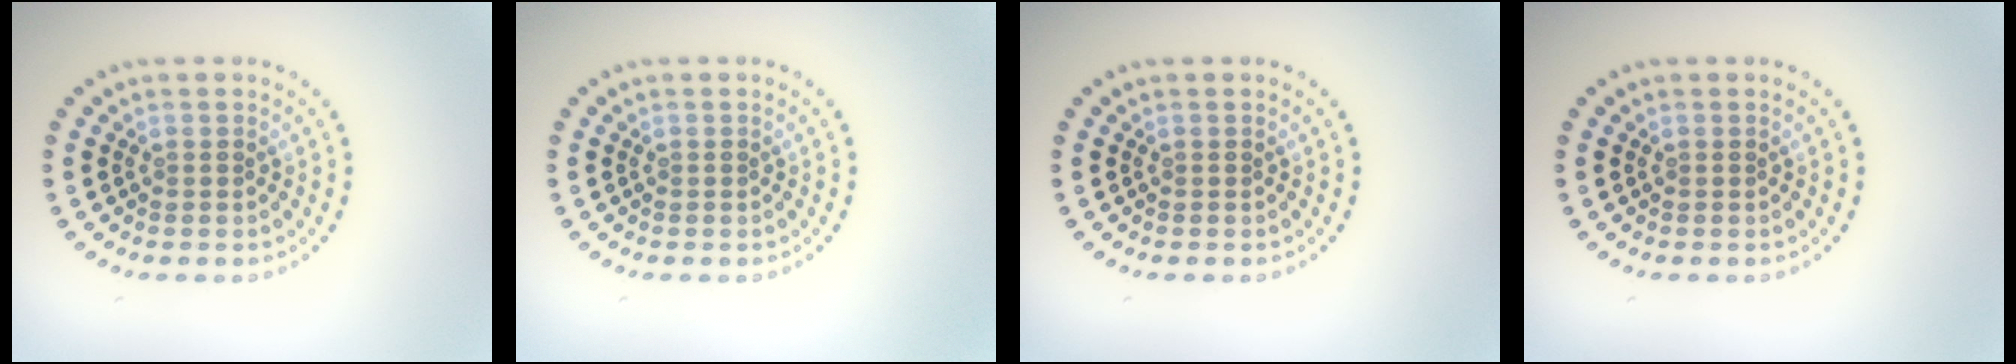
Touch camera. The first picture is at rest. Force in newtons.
{"total": 0.0}
{"total": 0.0}
{"total": 0.0}